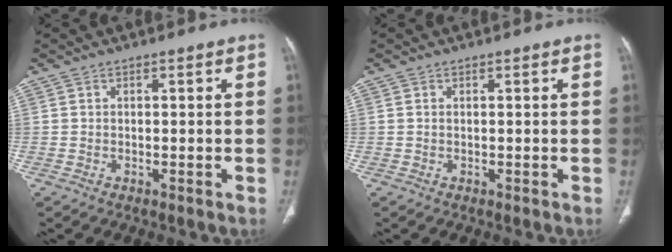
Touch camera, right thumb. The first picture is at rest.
{"total": 0.0}